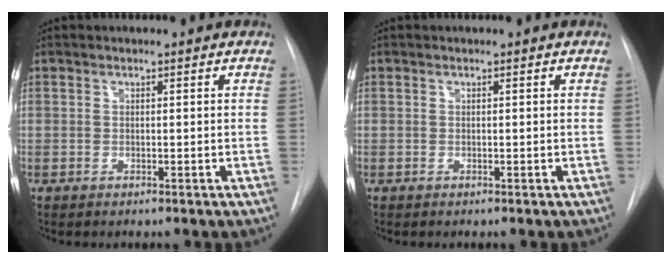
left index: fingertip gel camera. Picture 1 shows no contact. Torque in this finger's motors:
{"motor_torque": [0.00, 0.00, 0.00, 0.00]}